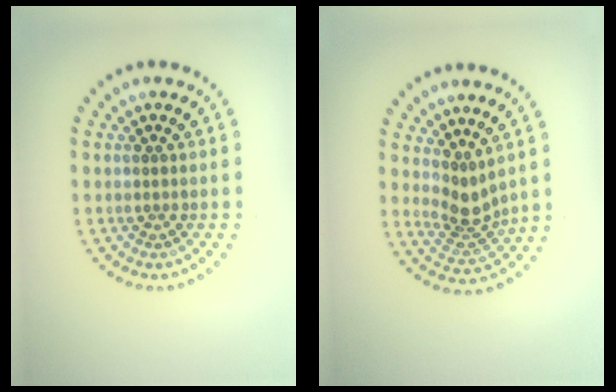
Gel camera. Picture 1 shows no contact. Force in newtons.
{"total": 2.7, "press": 1.9, "slide": 1.9}